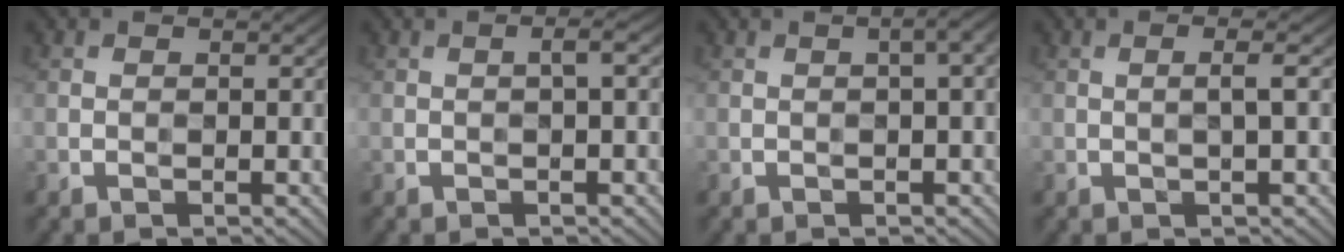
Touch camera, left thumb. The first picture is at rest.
{"total": 1.9, "force": [-0.2, 0.0, 1.9], "torque": [-0.026, 0.006, -0.003]}
{"total": 3.7, "force": [0.4, 0.7, 3.6], "torque": [-0.049, 0.004, 0.008]}
{"total": 1.8, "force": [-0.2, -0.2, 1.7], "torque": [-0.027, 0.008, -0.003]}